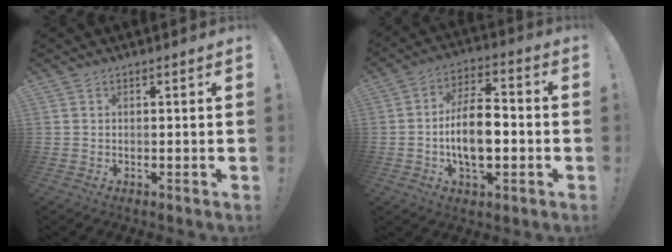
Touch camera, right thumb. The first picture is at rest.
{"total": 13.1, "force": [-2.8, 6.9, 10.8], "torque": [-0.202, 0.011, -0.054]}